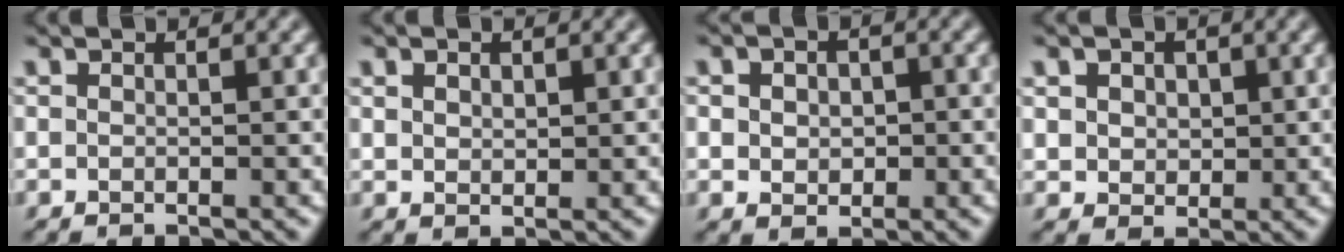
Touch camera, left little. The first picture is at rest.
{"total": 1.4, "force": [0.6, 0.7, 1.0], "torque": [-0.022, 0.000, 0.016]}
{"total": 3.2, "force": [0.3, 2.4, 2.1], "torque": [-0.032, 0.013, -0.006]}
{"total": 3.4, "force": [1.2, 2.6, 1.7], "torque": [-0.046, 0.007, 0.018]}